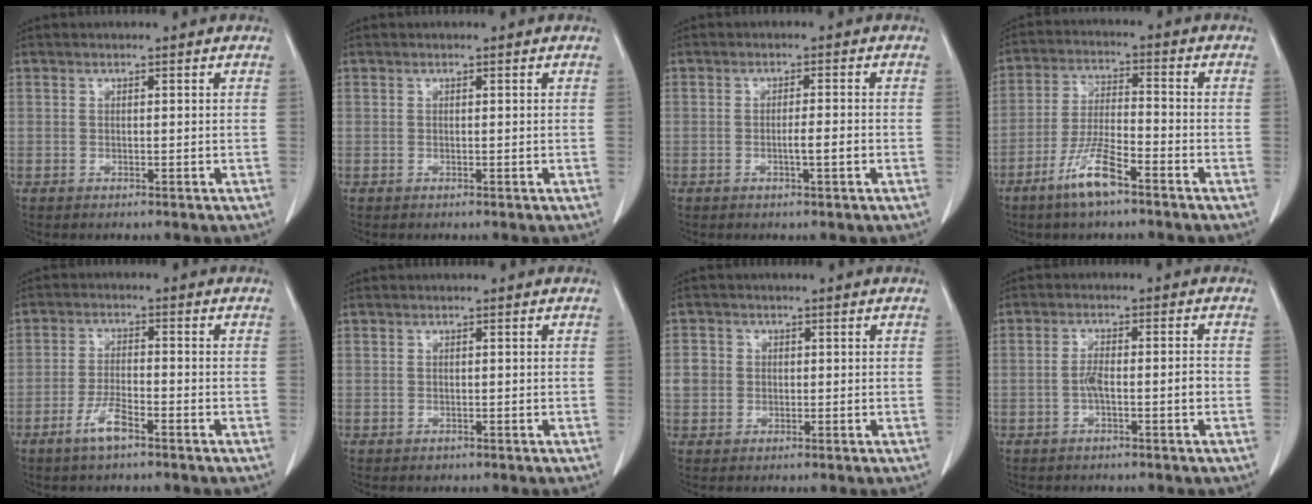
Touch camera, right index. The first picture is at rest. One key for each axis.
{"total": 0.0}
{"total": 2.4, "fx": -0.8, "fy": 0.1, "fz": 2.3, "tx": -0.039, "ty": -0.001, "tz": -0.013}
{"total": 8.6, "fx": -5.5, "fy": 1.2, "fz": 6.5, "tx": -0.133, "ty": -0.010, "tz": -0.106}
{"total": 4.5, "fx": -2.9, "fy": 0.9, "fz": 3.4, "tx": -0.069, "ty": 0.000, "tz": -0.053}
{"total": 0.6, "fx": -0.3, "fy": 0.6, "fz": 0.1, "tx": -0.003, "ty": 0.003, "tz": -0.002}
{"total": 3.3, "fx": 0.1, "fy": 3.1, "fz": 1.0, "tx": -0.016, "ty": 0.011, "tz": 0.005}
{"total": 3.9, "fx": -1.2, "fy": 0.7, "fz": 3.7, "tx": -0.069, "ty": 0.008, "tz": -0.019}